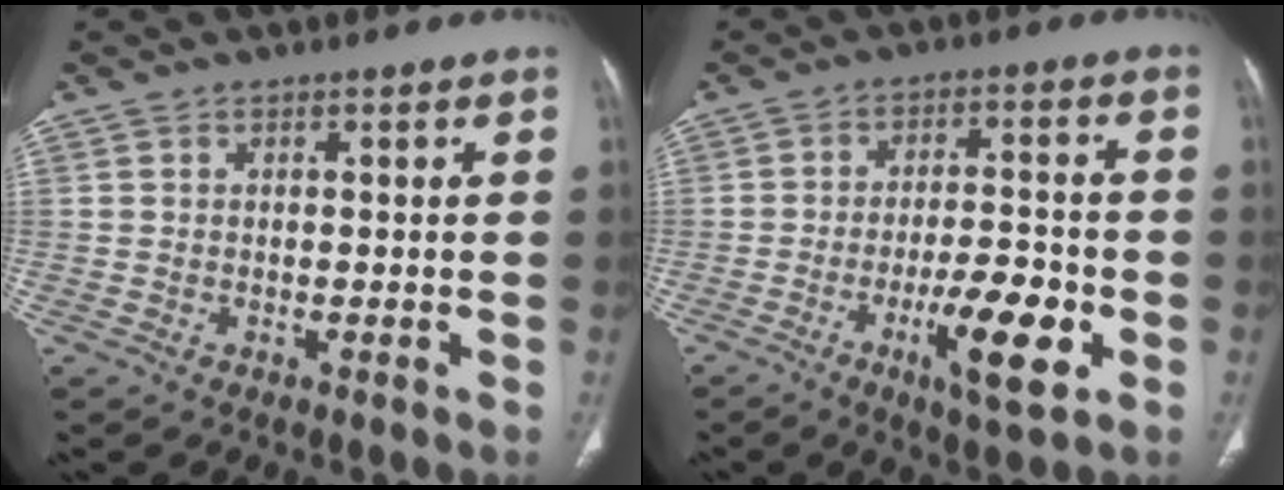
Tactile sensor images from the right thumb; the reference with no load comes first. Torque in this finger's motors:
{"motor_torque": [0.00, 0.45, -0.21, 0.12, 0.06]}